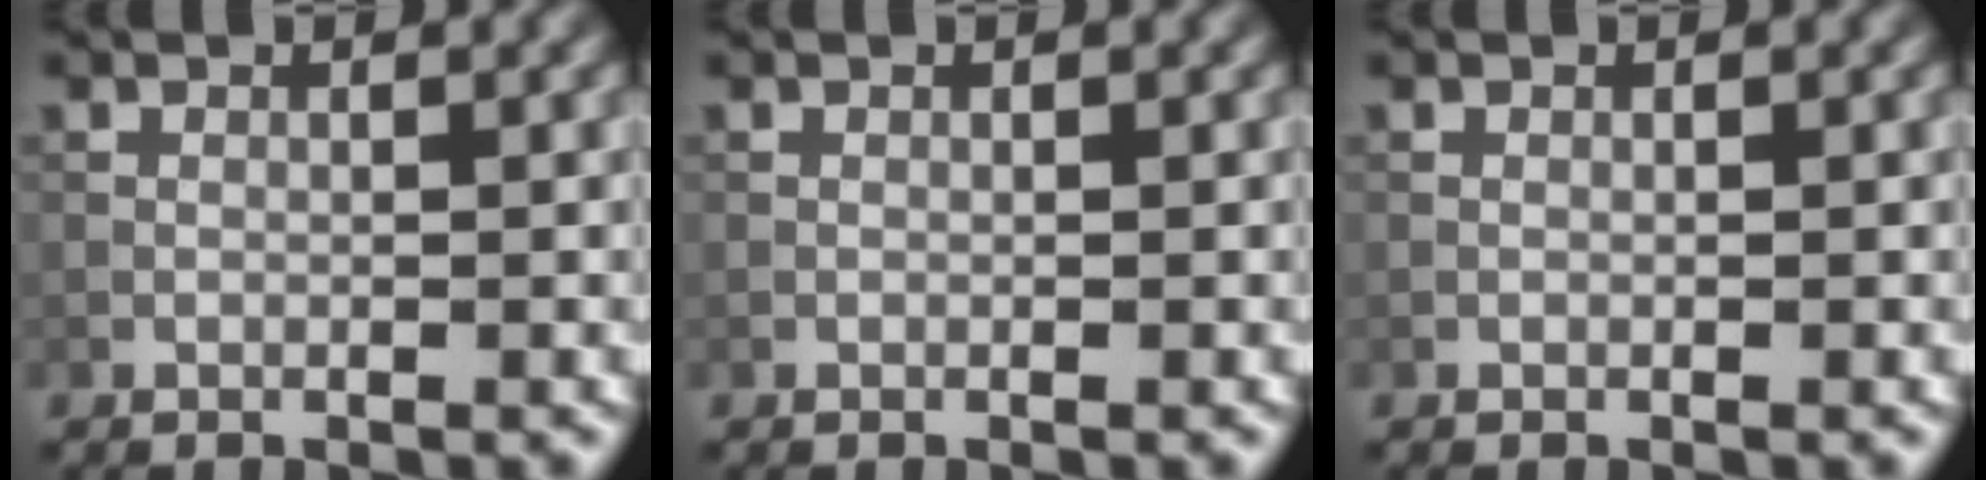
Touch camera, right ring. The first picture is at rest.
{"total": 0.0}
{"total": 0.0}